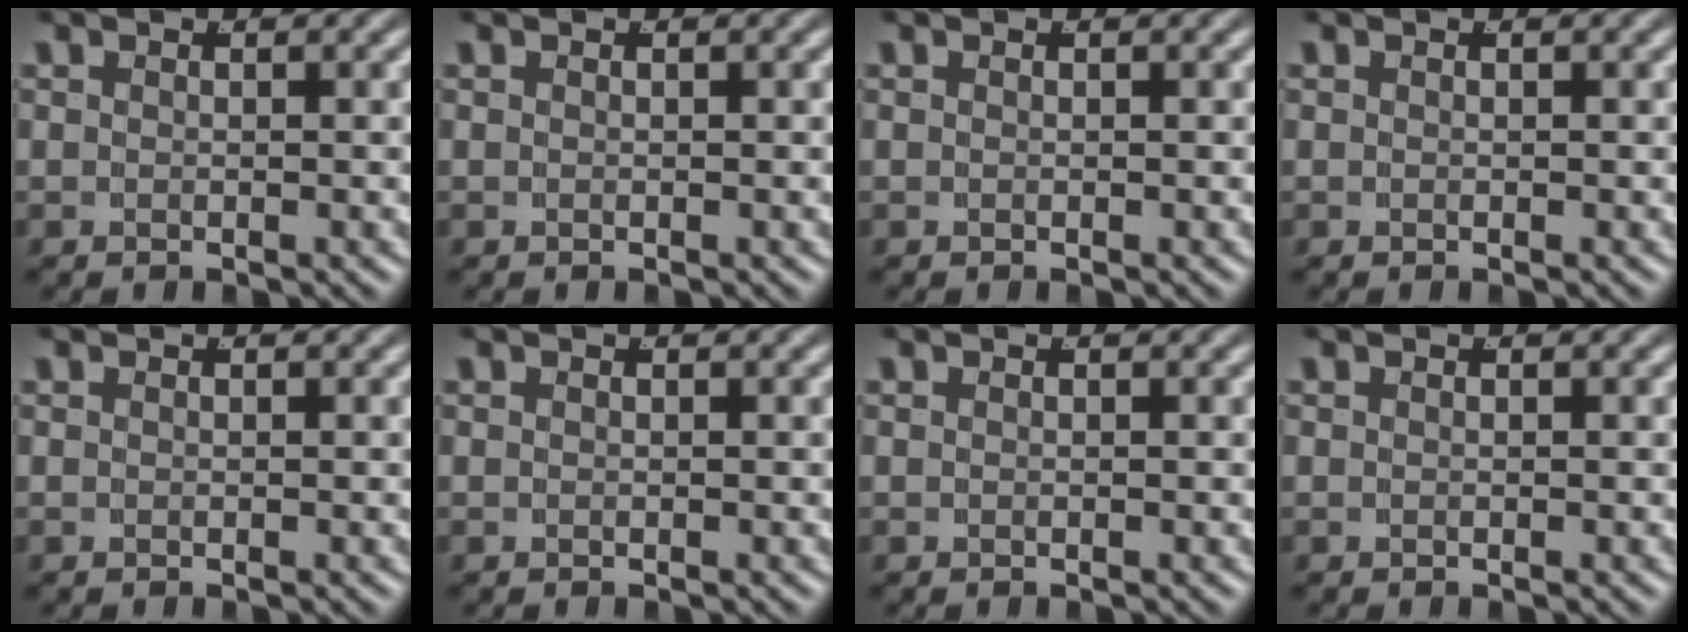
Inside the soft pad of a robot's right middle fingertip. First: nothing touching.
{"total": 0.0}
{"total": 0.0}
{"total": 0.0}
{"total": 0.0}
{"total": 0.0}
{"total": 0.0}
{"total": 0.0}